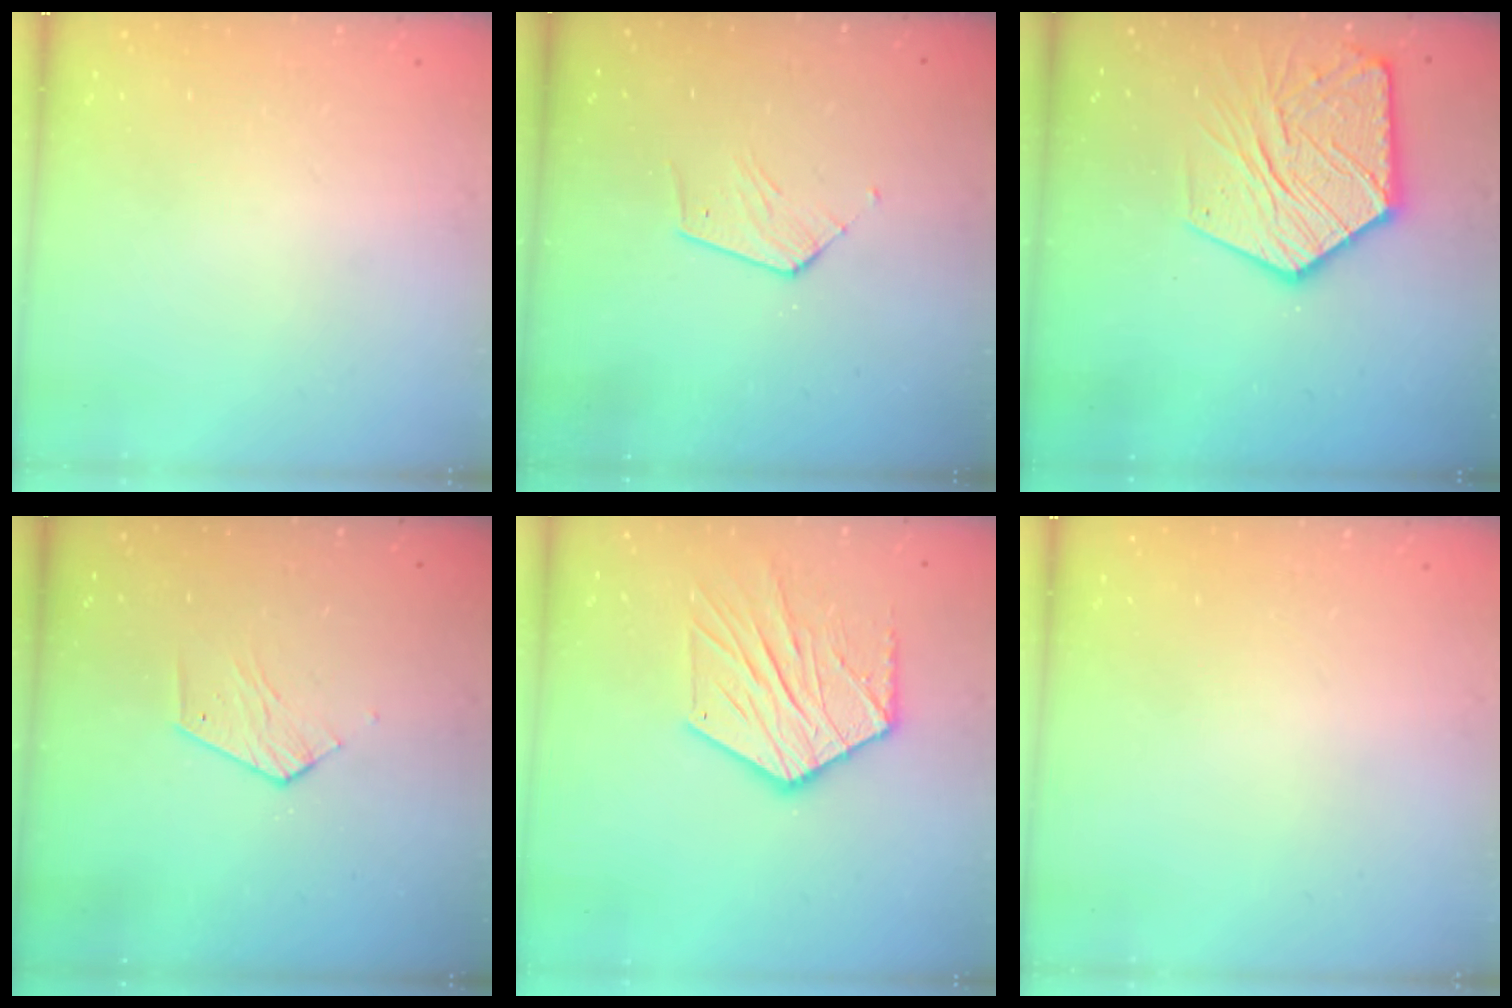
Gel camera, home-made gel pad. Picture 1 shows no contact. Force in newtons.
{"total": 5.3, "press": 5.2, "slide": 0.5}
{"total": 17.0, "press": 16.9, "slide": 1.6}
{"total": 3.9, "press": 3.9, "slide": 0.3}
{"total": 13.6, "press": 13.6, "slide": 1.0}
{"total": 0.0}